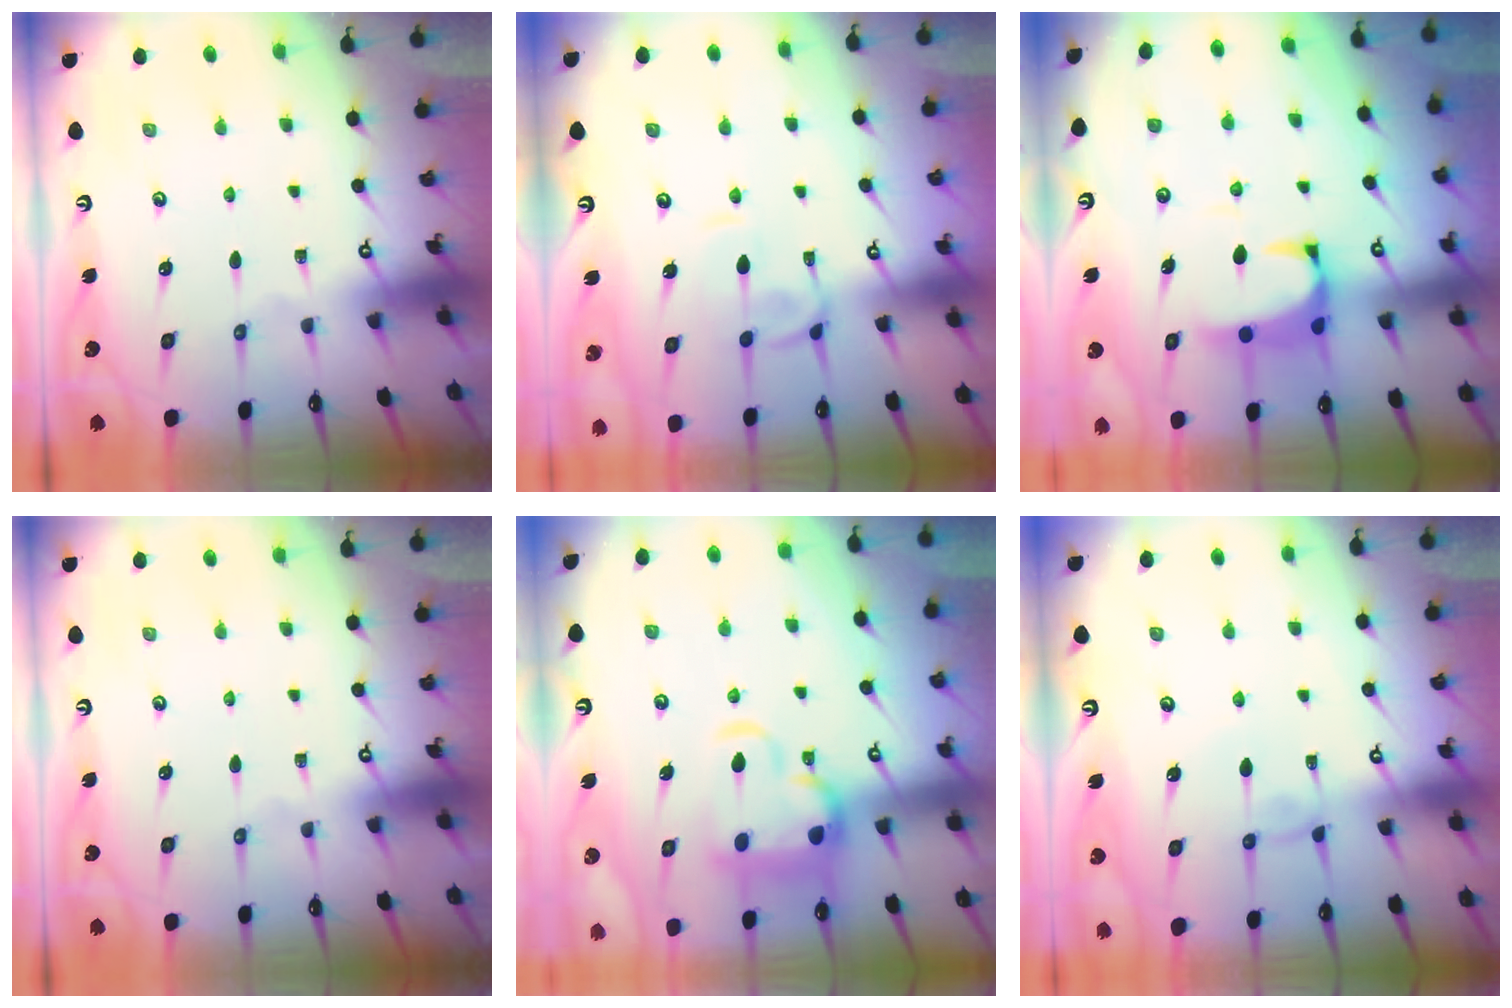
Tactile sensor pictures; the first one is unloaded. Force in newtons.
{"total": 1.2, "press": 1.2, "slide": 0.0}
{"total": 2.5, "press": 2.3, "slide": 1.1}
{"total": 0.0}
{"total": 6.8, "press": 6.6, "slide": 1.6}
{"total": 1.0, "press": 0.8, "slide": 0.5}